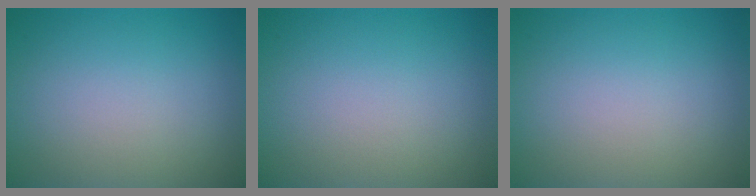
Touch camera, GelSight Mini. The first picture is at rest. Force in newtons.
{"total": 0.0}
{"total": 0.0}